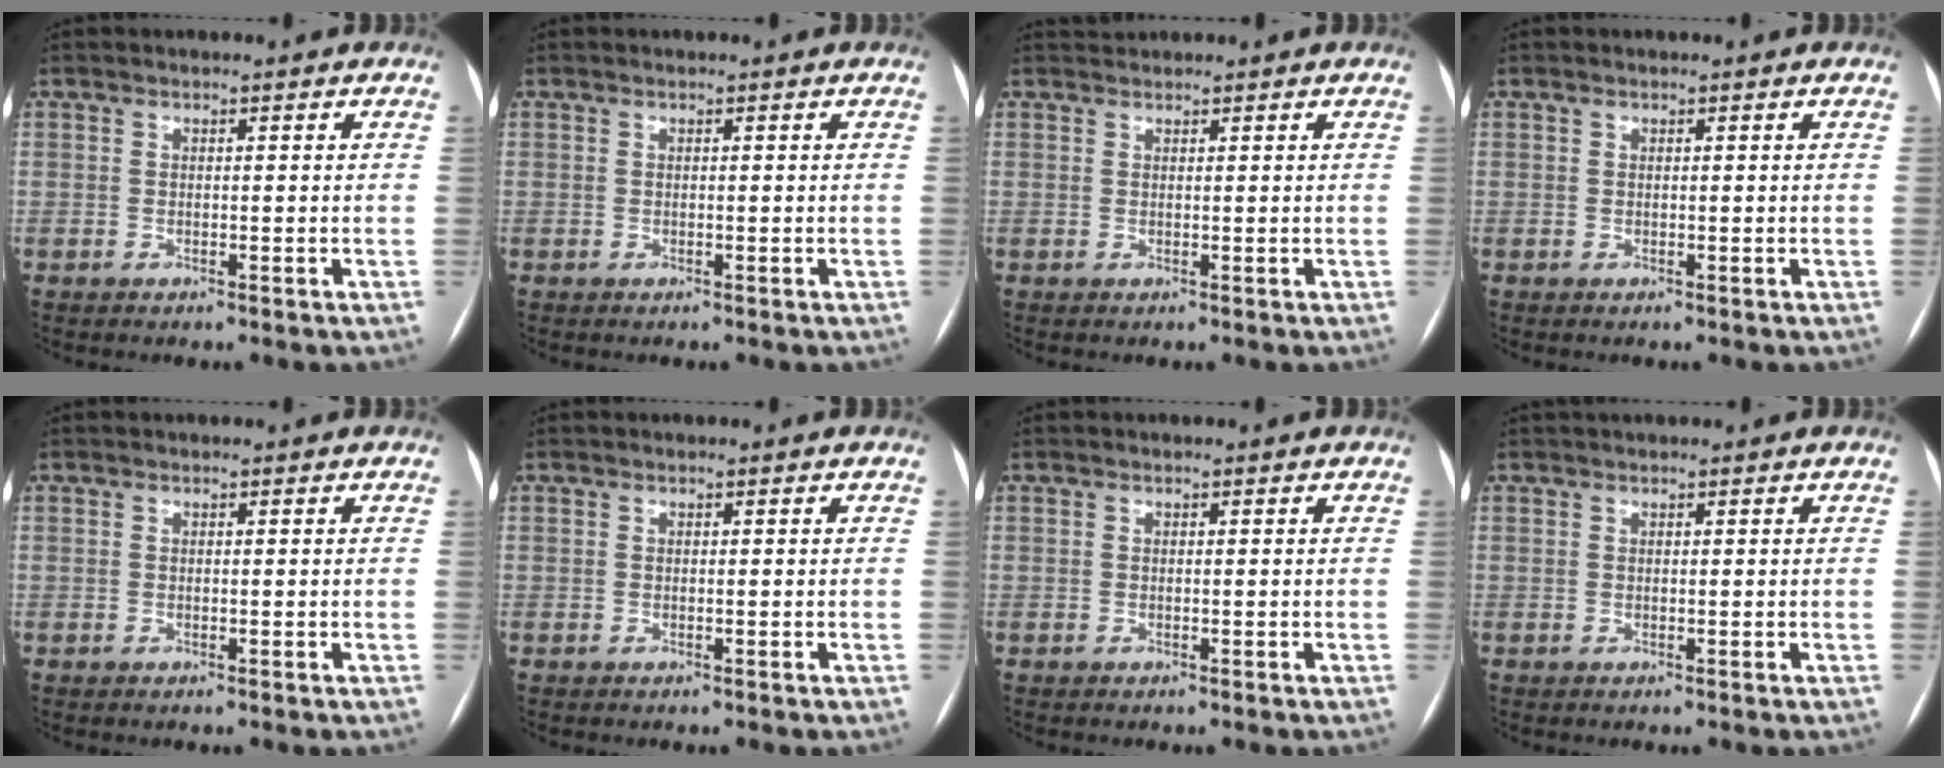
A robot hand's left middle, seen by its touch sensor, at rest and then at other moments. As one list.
[{"total": 0.0}, {"total": 1.0, "force": [1.0, 0.1, -0.2], "torque": [-0.006, 0.013, 0.023]}, {"total": 0.0}, {"total": 0.0}, {"total": 0.0}, {"total": 0.0}, {"total": 1.3, "force": [1.2, 0.1, 0.6], "torque": [-0.006, 0.027, 0.023]}]